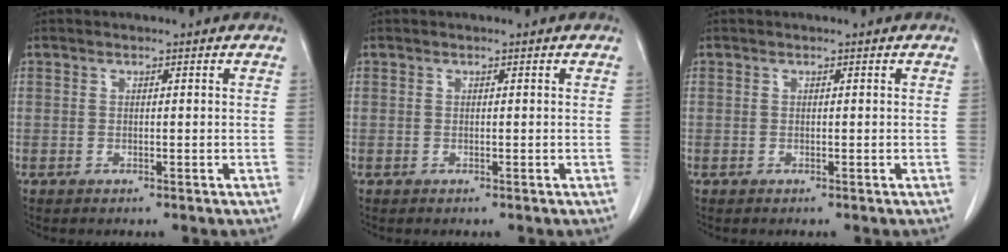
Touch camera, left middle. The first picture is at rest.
{"total": 0.0}
{"total": 0.0}